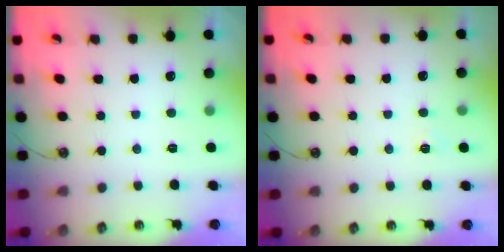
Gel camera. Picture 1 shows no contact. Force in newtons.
{"total": 4.5, "press": 4.5, "slide": 0.5}